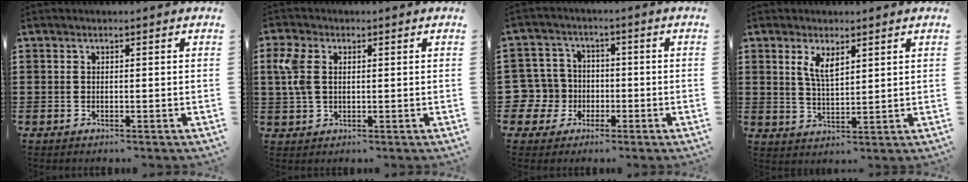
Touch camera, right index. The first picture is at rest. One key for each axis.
{"total": 4.9, "fx": 1.4, "fy": 3.0, "fz": 3.6, "tx": -0.102, "ty": 0.003, "tz": 0.017}
{"total": 6.6, "fx": -1.2, "fy": 6.4, "fz": 1.1, "tx": -0.075, "ty": 0.005, "tz": -0.026}
{"total": 4.0, "fx": 2.2, "fy": 1.5, "fz": 3.0, "tx": -0.066, "ty": 0.004, "tz": 0.038}